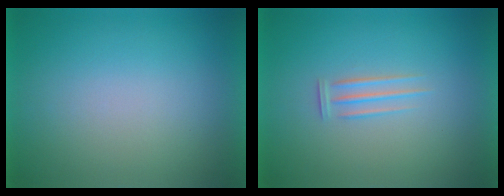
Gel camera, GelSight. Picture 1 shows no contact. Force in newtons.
{"total": 1.2}